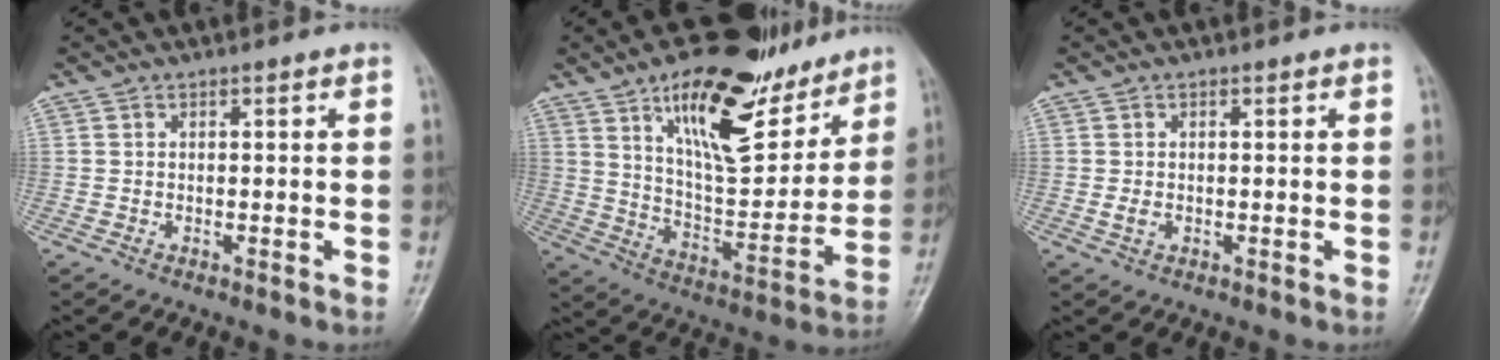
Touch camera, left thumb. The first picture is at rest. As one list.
[{"total": 21.6, "force": [13.3, 9.0, 14.5], "torque": [-0.176, -0.069, 0.224]}, {"total": 1.5, "force": [-0.2, 1.1, 1.0], "torque": [-0.017, -0.001, -0.003]}]